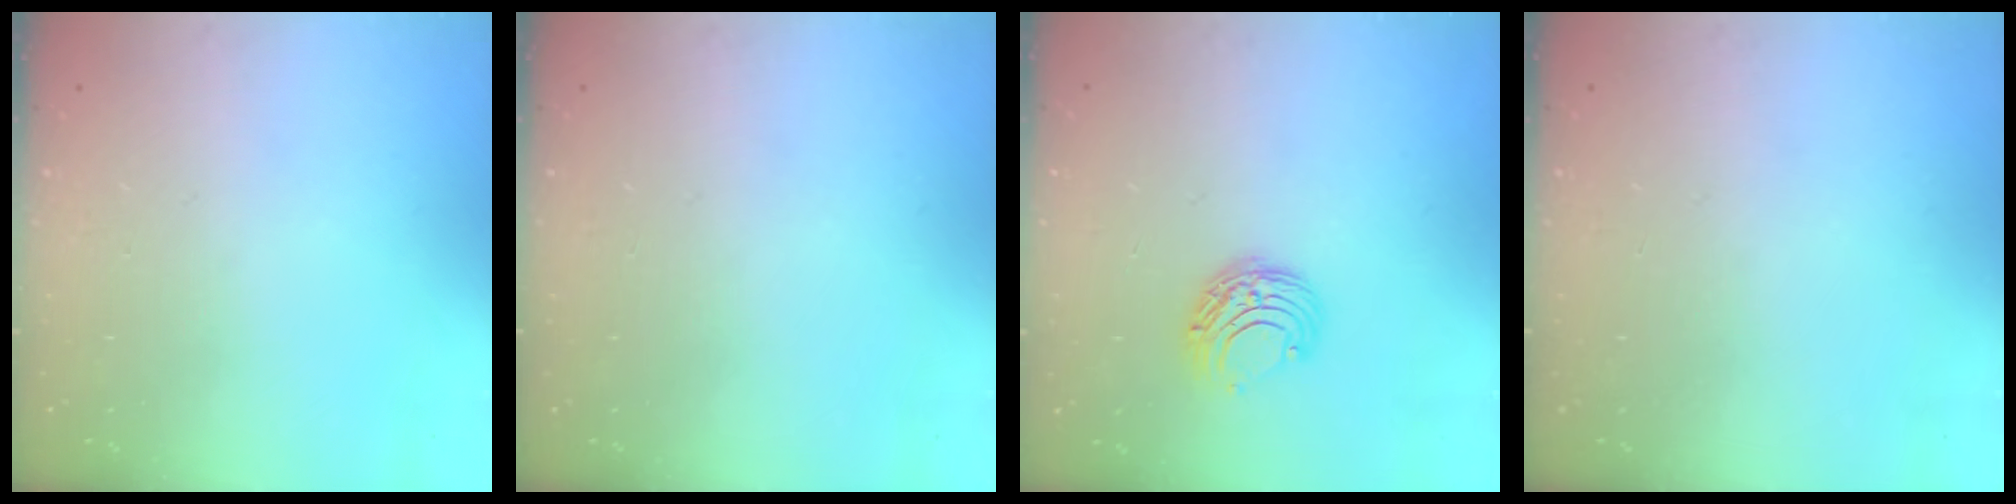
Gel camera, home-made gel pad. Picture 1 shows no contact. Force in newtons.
{"total": 0.0}
{"total": 7.6, "press": 7.6, "slide": 0.6}
{"total": 0.0}